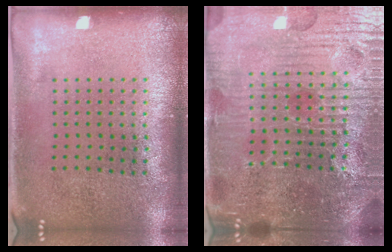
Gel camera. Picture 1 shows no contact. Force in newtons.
{"total": 5.6, "press": 5.3, "slide": 1.9}